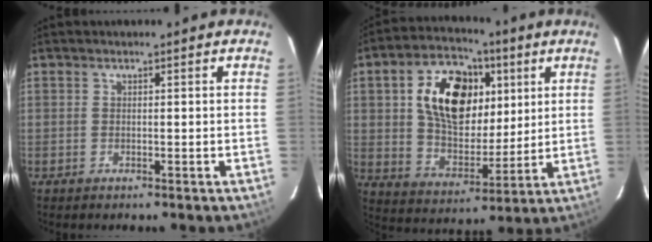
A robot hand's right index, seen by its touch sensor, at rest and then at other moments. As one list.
[{"total": 18.1, "force": [5.5, 11.2, 13.1], "torque": [-0.242, 0.025, 0.102]}]